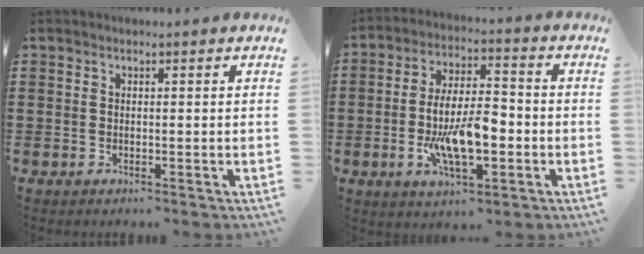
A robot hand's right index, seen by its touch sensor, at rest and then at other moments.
{"total": 10.3, "force": [-2.8, 4.2, 9.0], "torque": [-0.181, -0.007, -0.054]}